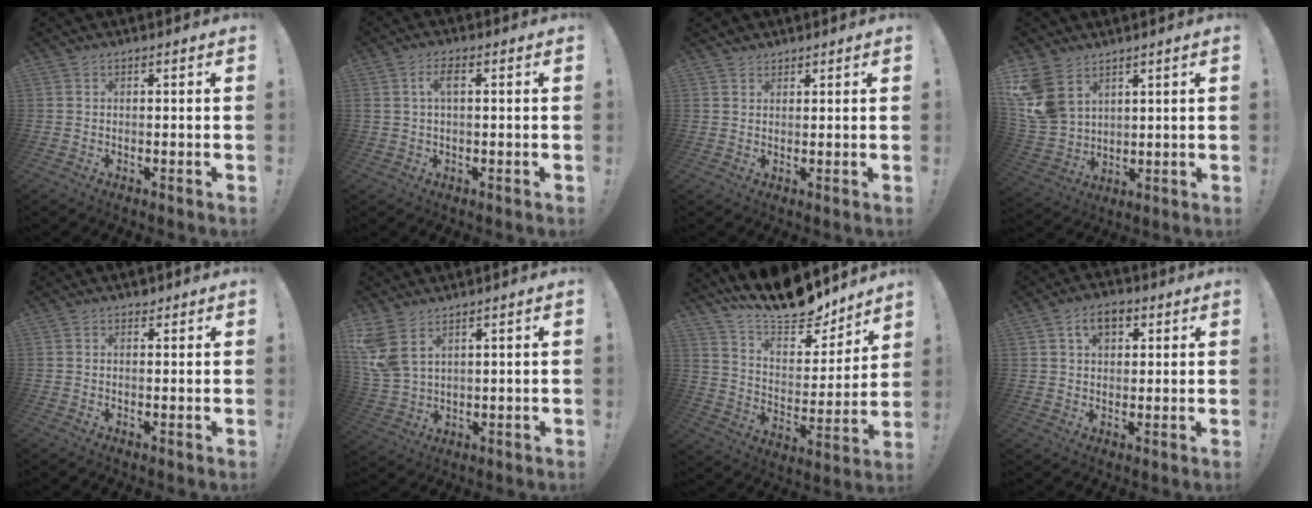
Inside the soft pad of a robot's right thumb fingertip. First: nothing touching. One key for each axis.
{"total": 4.0, "fx": 0.6, "fy": 1.6, "fz": 3.7, "tx": -0.081, "ty": 0.009, "tz": 0.007}
{"total": 2.0, "fx": 1.5, "fy": 1.4, "fz": 0.1, "tx": 0.001, "ty": -0.005, "tz": 0.028}
{"total": 11.5, "fx": 6.4, "fy": 7.6, "fz": 5.7, "tx": -0.115, "ty": -0.036, "tz": 0.131}
{"total": 1.1, "fx": 0.9, "fy": 0.5, "fz": 0.3, "tx": 0.006, "ty": -0.006, "tz": 0.014}
{"total": 8.6, "fx": 5.1, "fy": 4.3, "fz": 5.4, "tx": -0.117, "ty": -0.024, "tz": 0.104}
{"total": 15.3, "fx": 13.7, "fy": 4.3, "fz": 5.3, "tx": -0.096, "ty": -0.120, "tz": 0.240}
{"total": 7.3, "fx": 3.0, "fy": 4.9, "fz": 4.5, "tx": -0.069, "ty": 0.007, "tz": 0.055}